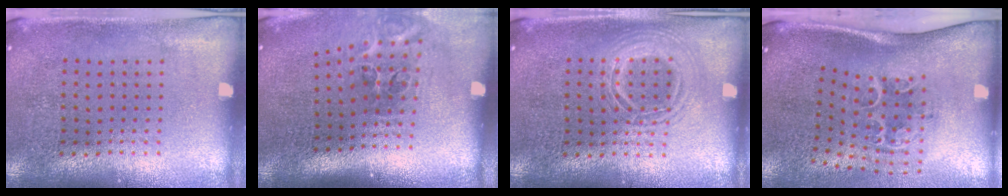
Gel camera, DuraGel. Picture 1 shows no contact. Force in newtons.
{"total": 2.2, "press": 1.3, "slide": 1.7}
{"total": 1.2, "press": 1.2, "slide": 0.1}
{"total": 1.9, "press": 1.4, "slide": 1.3}